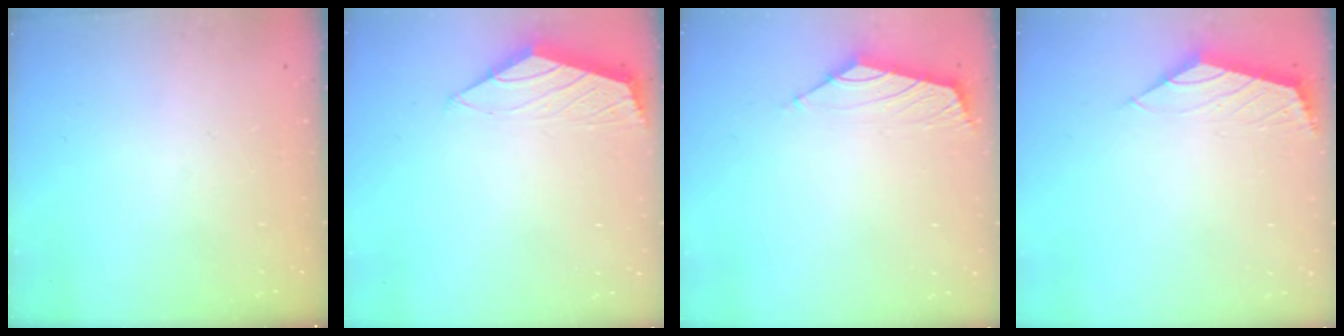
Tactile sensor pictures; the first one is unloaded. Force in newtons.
{"total": 1.5, "press": 1.4, "slide": 0.4}
{"total": 1.8, "press": 1.6, "slide": 0.6}
{"total": 1.6, "press": 1.5, "slide": 0.5}